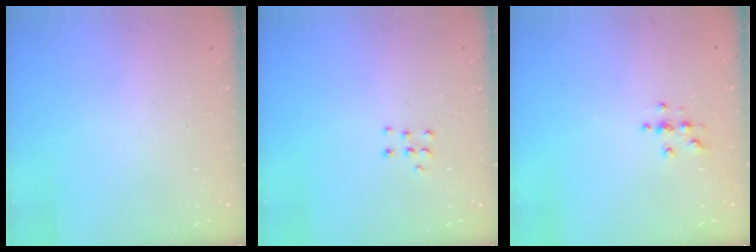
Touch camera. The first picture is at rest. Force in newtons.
{"total": 4.6, "press": 4.5, "slide": 0.5}
{"total": 3.8, "press": 3.8, "slide": 0.4}